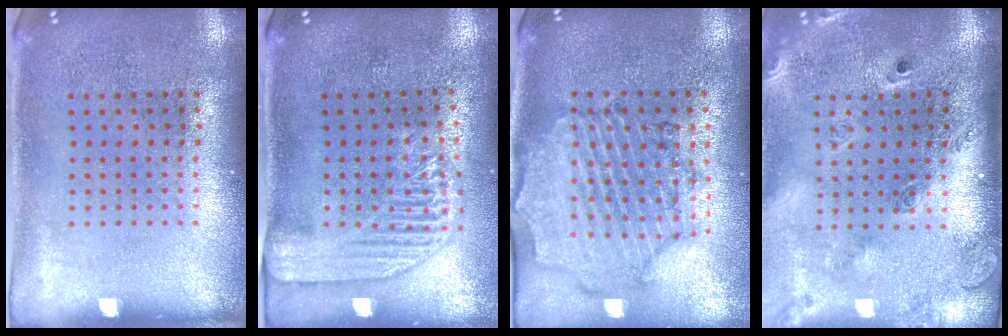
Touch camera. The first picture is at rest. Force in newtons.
{"total": 2.2, "press": 1.9, "slide": 1.0}
{"total": 1.6, "press": 1.5, "slide": 0.3}
{"total": 2.6, "press": 1.8, "slide": 1.8}